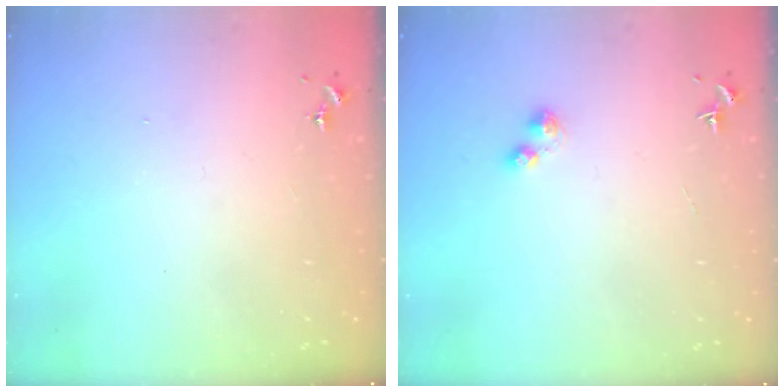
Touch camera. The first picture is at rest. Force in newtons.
{"total": 1.6, "press": 1.6, "slide": 0.2}